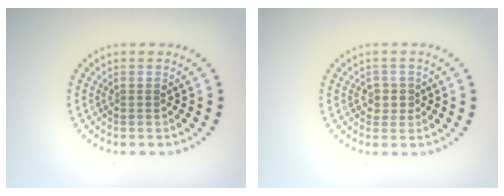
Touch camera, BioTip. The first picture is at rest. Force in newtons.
{"total": 1.6, "press": 1.5, "slide": 0.6}